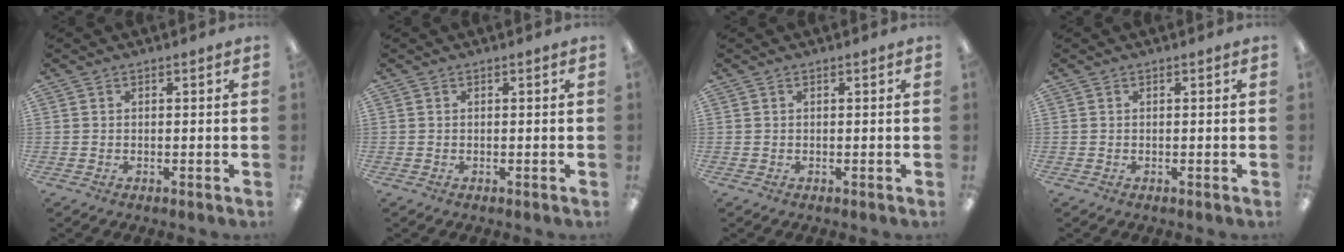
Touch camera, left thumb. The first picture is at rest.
{"total": 0.0}
{"total": 0.0}
{"total": 0.0}